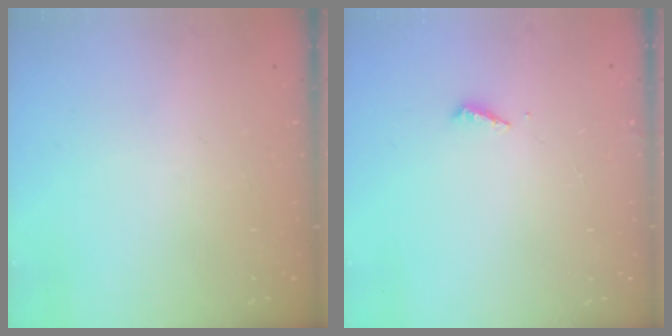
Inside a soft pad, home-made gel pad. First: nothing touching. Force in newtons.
{"total": 2.0, "press": 2.0, "slide": 0.2}